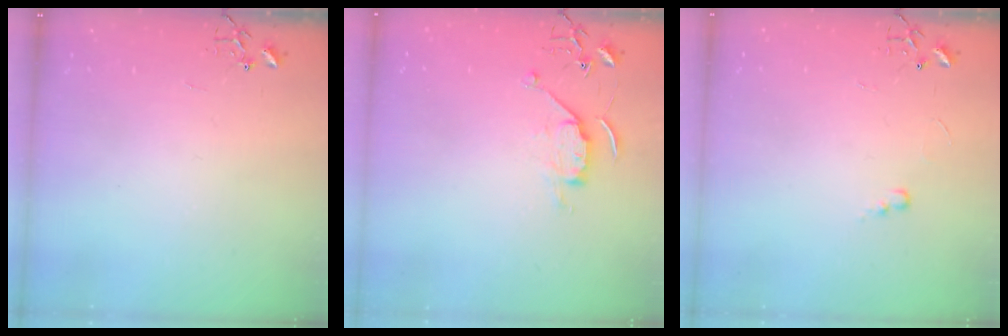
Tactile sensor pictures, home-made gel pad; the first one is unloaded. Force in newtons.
{"total": 7.7, "press": 7.6, "slide": 0.7}
{"total": 4.8, "press": 4.7, "slide": 0.6}